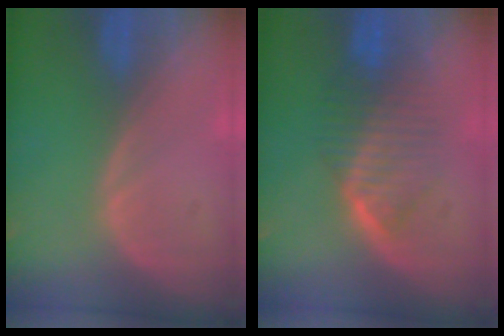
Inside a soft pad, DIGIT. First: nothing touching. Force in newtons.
{"total": 6.4, "press": 6.3, "slide": 1.0}